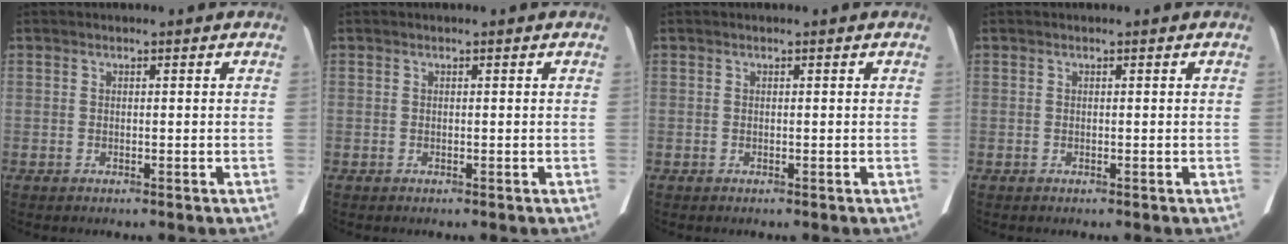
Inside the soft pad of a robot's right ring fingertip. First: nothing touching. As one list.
[{"total": 0.0}, {"total": 0.0}, {"total": 0.0}]